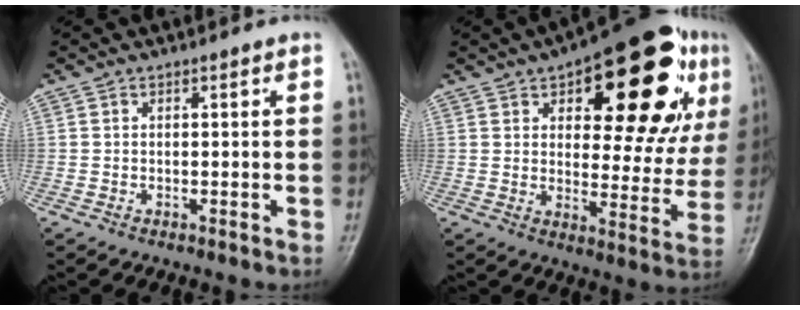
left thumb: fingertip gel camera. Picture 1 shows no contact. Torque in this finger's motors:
{"motor_torque": [2.26, 2.75, 1.58, -1.19, 0.15]}